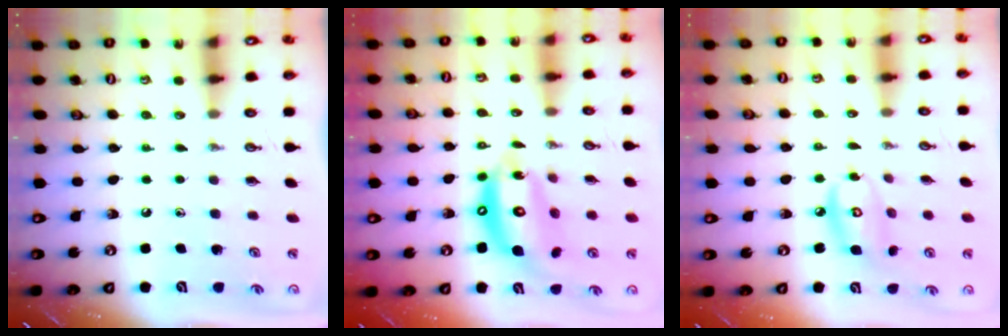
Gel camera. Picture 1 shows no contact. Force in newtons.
{"total": 13.5, "press": 13.4, "slide": 1.6}
{"total": 8.6, "press": 8.6, "slide": 0.5}